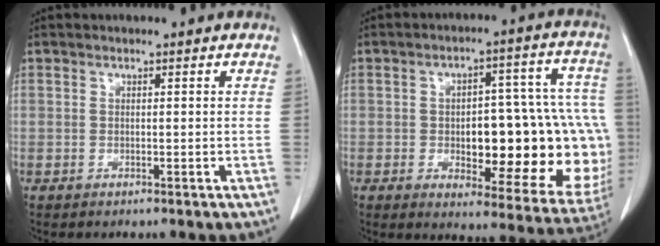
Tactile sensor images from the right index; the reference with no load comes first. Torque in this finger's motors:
{"motor_torque": [1.37, -0.44, 0.59, 0.09]}